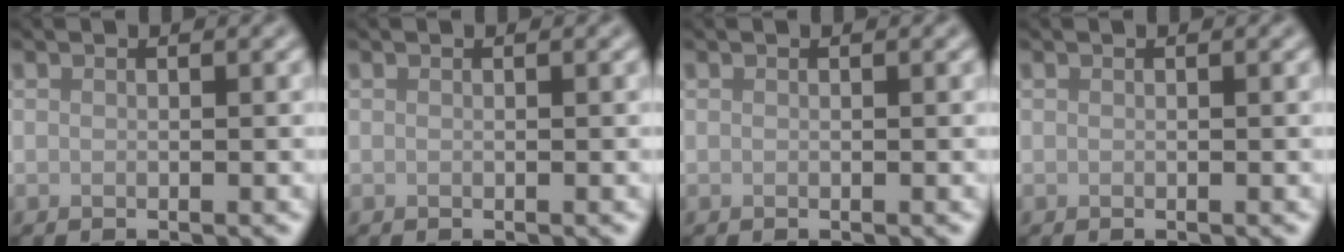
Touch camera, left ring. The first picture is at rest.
{"total": 0.0}
{"total": 0.0}
{"total": 0.0}